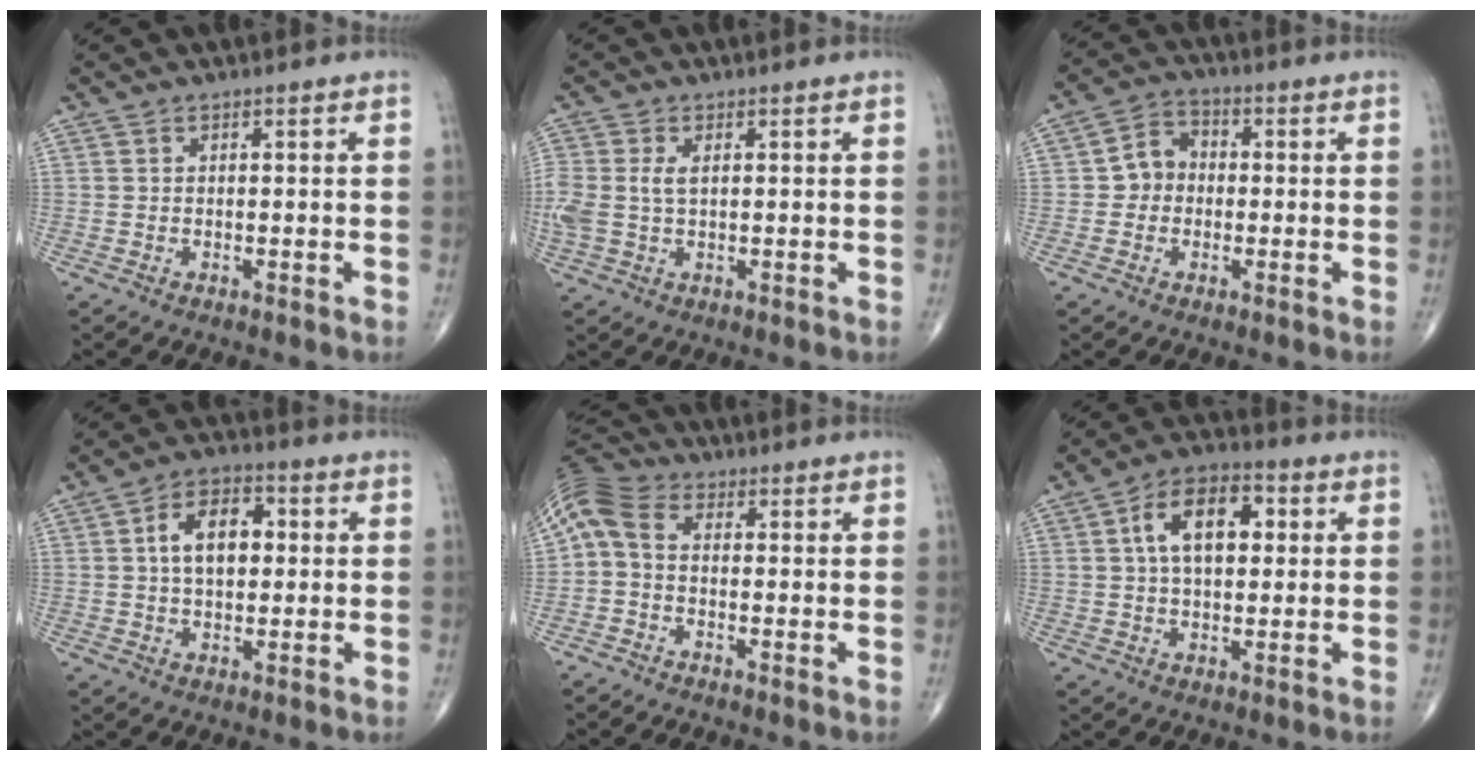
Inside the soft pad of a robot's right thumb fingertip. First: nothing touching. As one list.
[{"total": 5.4, "force": [0.7, 3.1, 4.3], "torque": [-0.121, 0.011, 0.018]}, {"total": 5.5, "force": [-0.5, 4.8, 2.7], "torque": [-0.025, 0.021, -0.021]}, {"total": 9.1, "force": [1.3, 5.6, 7.1], "torque": [-0.105, 0.017, 0.016]}, {"total": 7.4, "force": [-0.1, 4.9, 5.5], "torque": [-0.115, 0.023, -0.019]}, {"total": 11.4, "force": [2.4, 6.6, 9.0], "torque": [-0.136, 0.019, 0.031]}]